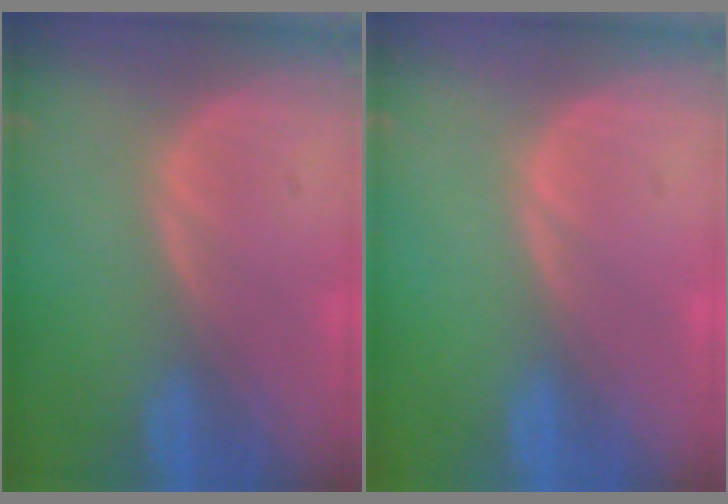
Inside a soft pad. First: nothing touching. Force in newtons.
{"total": 0.0}